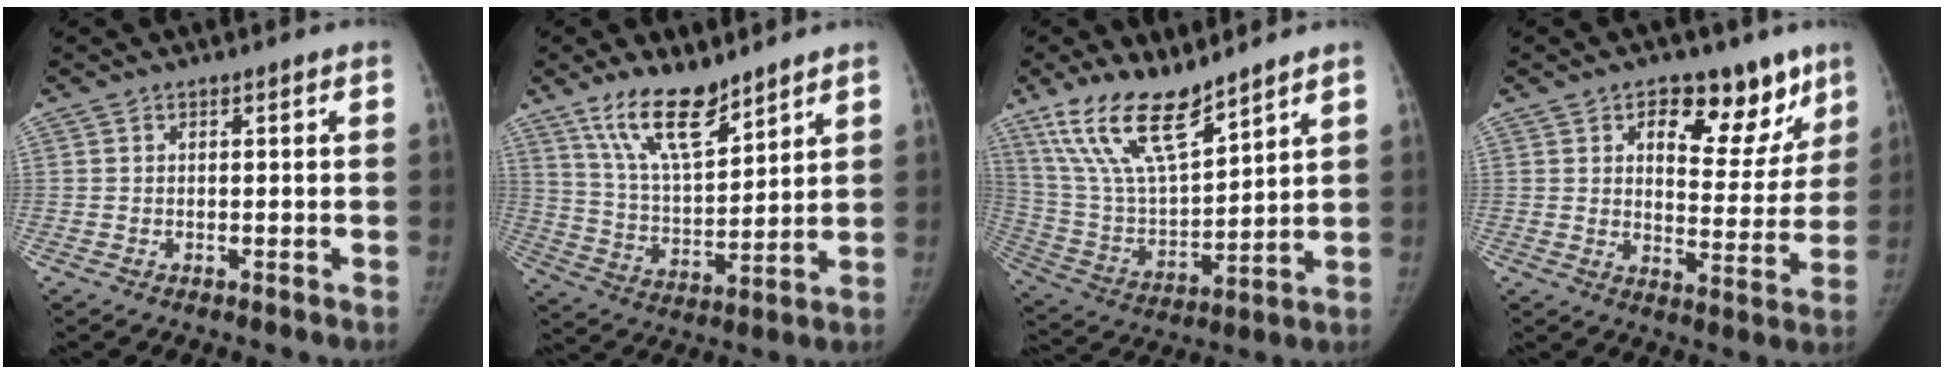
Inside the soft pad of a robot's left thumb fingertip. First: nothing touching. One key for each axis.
{"total": 13.1, "fx": 9.5, "fy": 4.4, "fz": 7.9, "tx": -0.119, "ty": -0.061, "tz": 0.187}
{"total": 16.7, "fx": 12.0, "fy": 5.0, "fz": 10.5, "tx": -0.177, "ty": -0.059, "tz": 0.243}
{"total": 14.6, "fx": 8.2, "fy": 8.1, "fz": 8.8, "tx": -0.051, "ty": -0.040, "tz": 0.116}